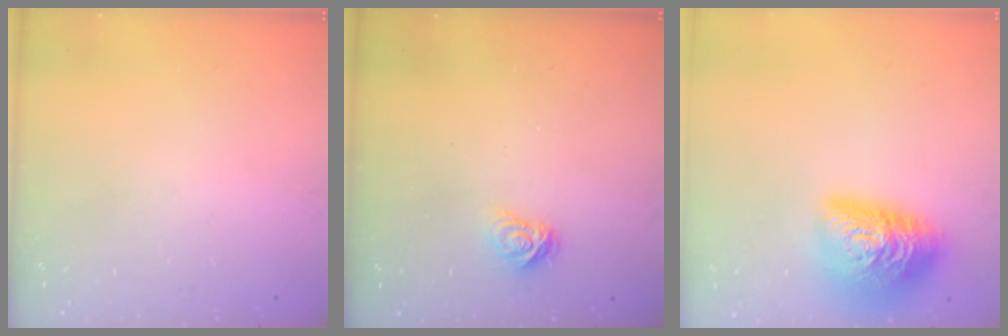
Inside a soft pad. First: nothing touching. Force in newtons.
{"total": 4.1, "press": 4.1, "slide": 0.5}
{"total": 19.9, "press": 19.9, "slide": 0.7}